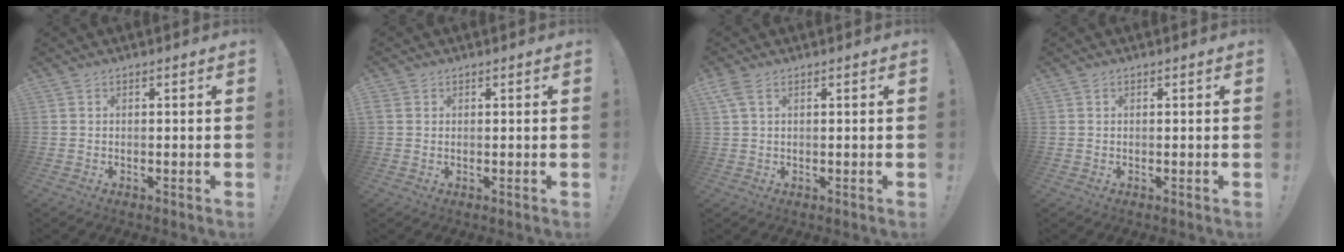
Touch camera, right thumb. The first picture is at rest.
{"total": 1.0, "force": [0.6, 0.8, 0.2], "torque": [-0.012, 0.005, 0.013]}
{"total": 3.5, "force": [1.7, 1.6, 2.7], "torque": [-0.058, 0.001, 0.032]}
{"total": 0.0}